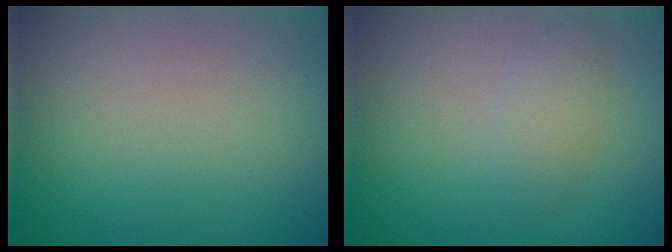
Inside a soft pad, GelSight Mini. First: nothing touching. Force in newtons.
{"total": 1.8, "press": 1.8, "slide": 0.1}